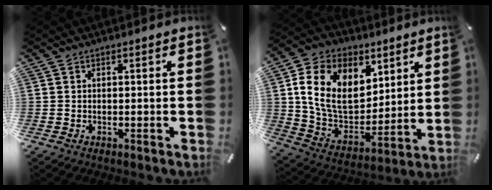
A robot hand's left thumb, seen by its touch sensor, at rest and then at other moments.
{"total": 17.5, "force": [6.0, 13.0, 10.1], "torque": [-0.202, -0.021, 0.112]}